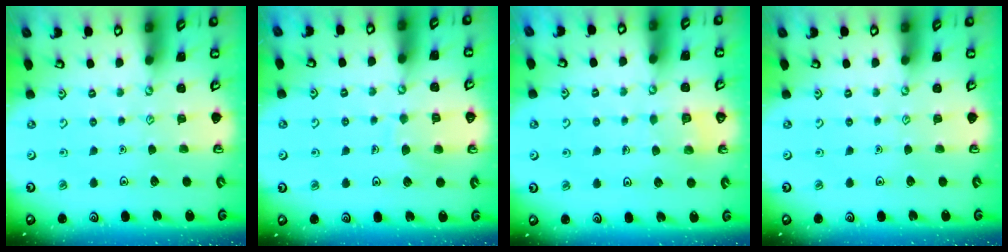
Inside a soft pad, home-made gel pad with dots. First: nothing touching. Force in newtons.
{"total": 6.7, "press": 6.6, "slide": 0.7}
{"total": 2.5, "press": 2.5, "slide": 0.1}
{"total": 0.0}